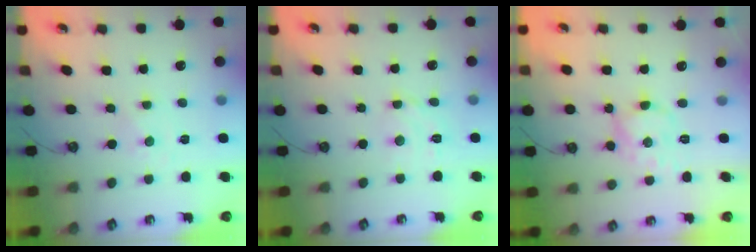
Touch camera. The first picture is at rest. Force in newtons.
{"total": 5.0, "press": 4.9, "slide": 0.4}
{"total": 8.7, "press": 8.7, "slide": 0.2}